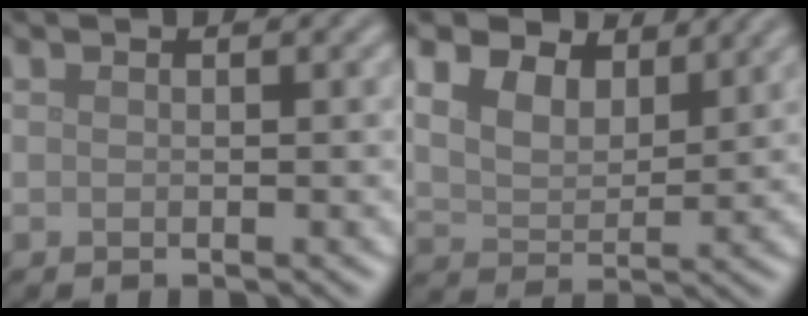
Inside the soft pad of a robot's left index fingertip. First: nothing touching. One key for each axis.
{"total": 6.1, "fx": 4.0, "fy": 3.3, "fz": 3.2, "tx": -0.077, "ty": 0.004, "tz": 0.055}